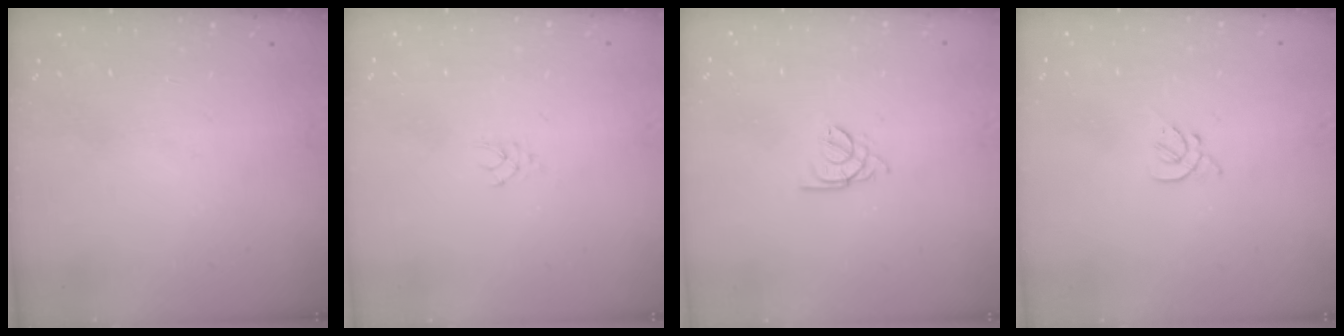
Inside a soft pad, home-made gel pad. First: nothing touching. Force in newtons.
{"total": 2.1, "press": 2.1, "slide": 0.3}
{"total": 1.8, "press": 1.7, "slide": 0.5}
{"total": 2.0, "press": 1.9, "slide": 0.5}